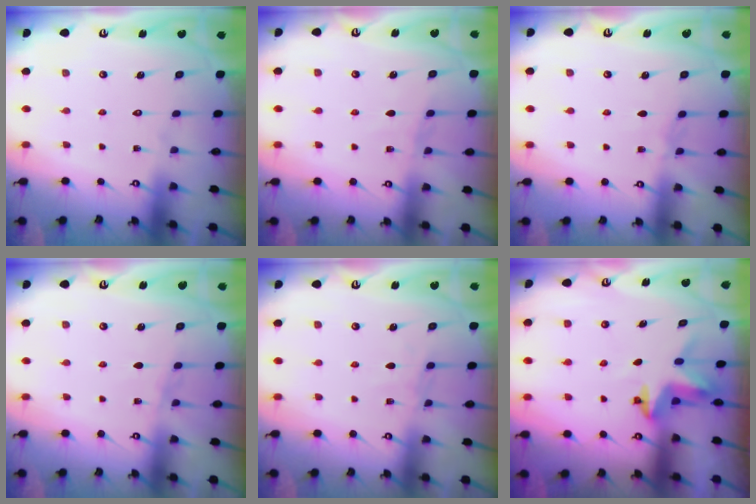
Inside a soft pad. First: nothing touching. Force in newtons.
{"total": 3.5, "press": 3.4, "slide": 0.4}
{"total": 2.9, "press": 2.9, "slide": 0.5}
{"total": 5.7, "press": 5.6, "slide": 0.6}
{"total": 4.0, "press": 4.0, "slide": 0.5}
{"total": 3.4, "press": 3.4, "slide": 0.2}